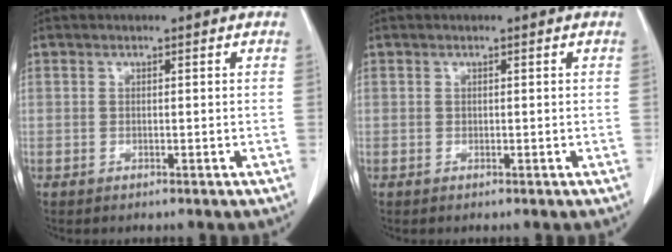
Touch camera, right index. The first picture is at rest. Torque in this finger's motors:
{"motor_torque": [0.04, 0.00, 0.00, 0.00]}